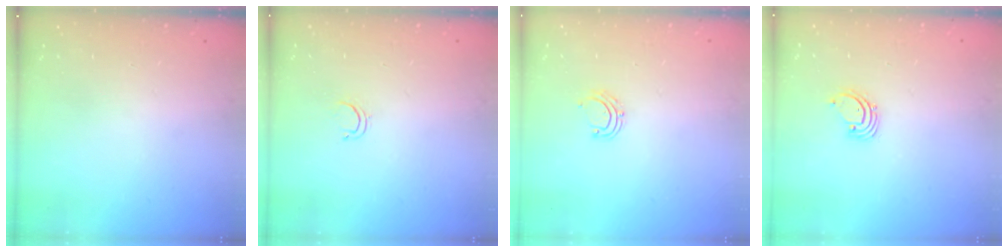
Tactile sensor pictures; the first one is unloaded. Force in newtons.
{"total": 2.6, "press": 2.5, "slide": 0.4}
{"total": 4.6, "press": 4.5, "slide": 0.5}
{"total": 1.4, "press": 1.4, "slide": 0.1}